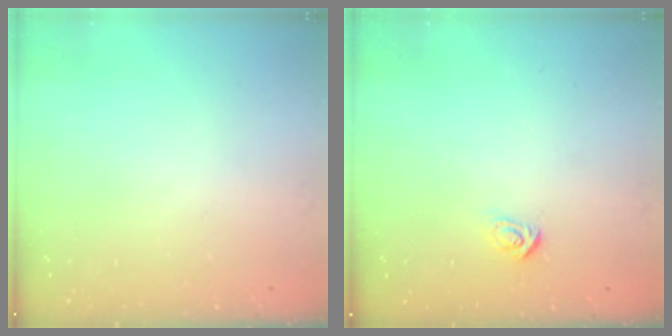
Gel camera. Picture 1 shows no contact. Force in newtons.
{"total": 3.0, "press": 2.9, "slide": 0.4}